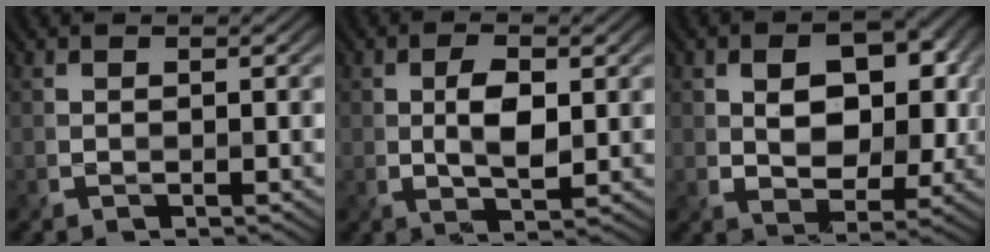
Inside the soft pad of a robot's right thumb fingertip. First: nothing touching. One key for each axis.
{"total": 4.4, "fx": 0.4, "fy": 2.0, "fz": 3.9, "tx": -0.073, "ty": -0.004, "tz": 0.007}
{"total": 8.9, "fx": 1.4, "fy": 5.9, "fz": 6.5, "tx": -0.097, "ty": -0.004, "tz": 0.021}